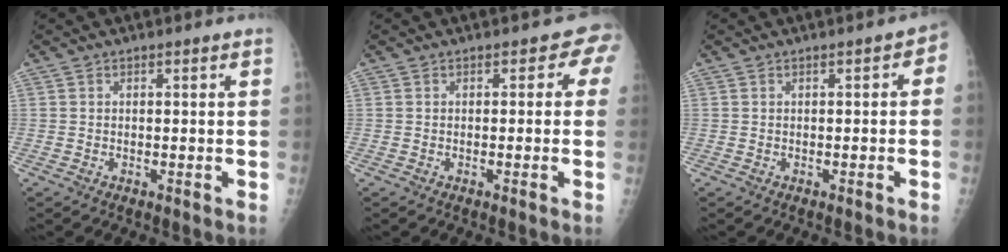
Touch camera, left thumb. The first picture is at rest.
{"total": 2.2, "force": [0.2, 1.8, 1.3], "torque": [0.017, 0.010, -0.012]}
{"total": 2.1, "force": [-0.2, 1.2, 1.7], "torque": [0.001, 0.012, -0.011]}